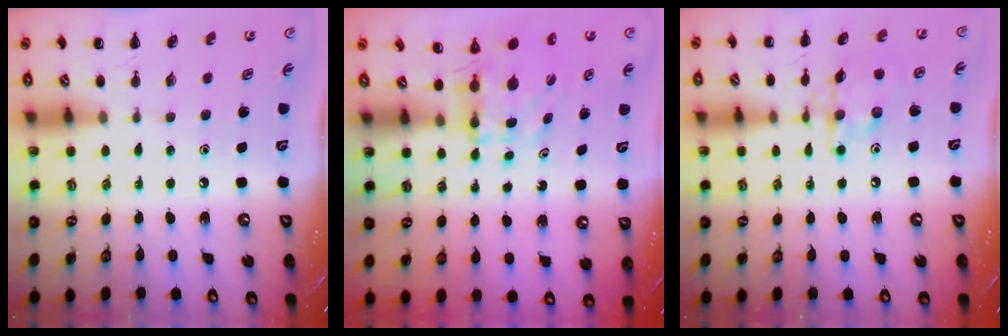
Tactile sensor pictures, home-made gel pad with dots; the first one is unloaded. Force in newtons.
{"total": 4.1, "press": 4.1, "slide": 0.0}
{"total": 11.6, "press": 11.6, "slide": 0.5}